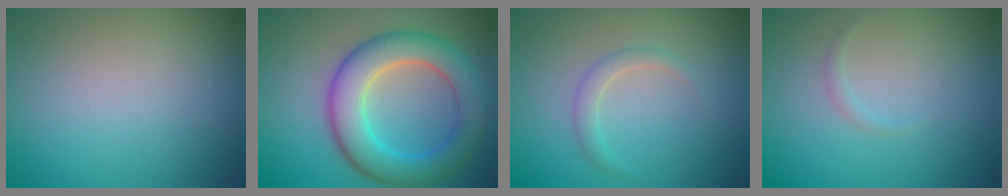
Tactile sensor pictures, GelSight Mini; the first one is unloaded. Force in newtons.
{"total": 7.0, "press": 7.0, "slide": 0.2}
{"total": 1.4, "press": 1.4, "slide": 0.1}
{"total": 0.6, "press": 0.5, "slide": 0.1}